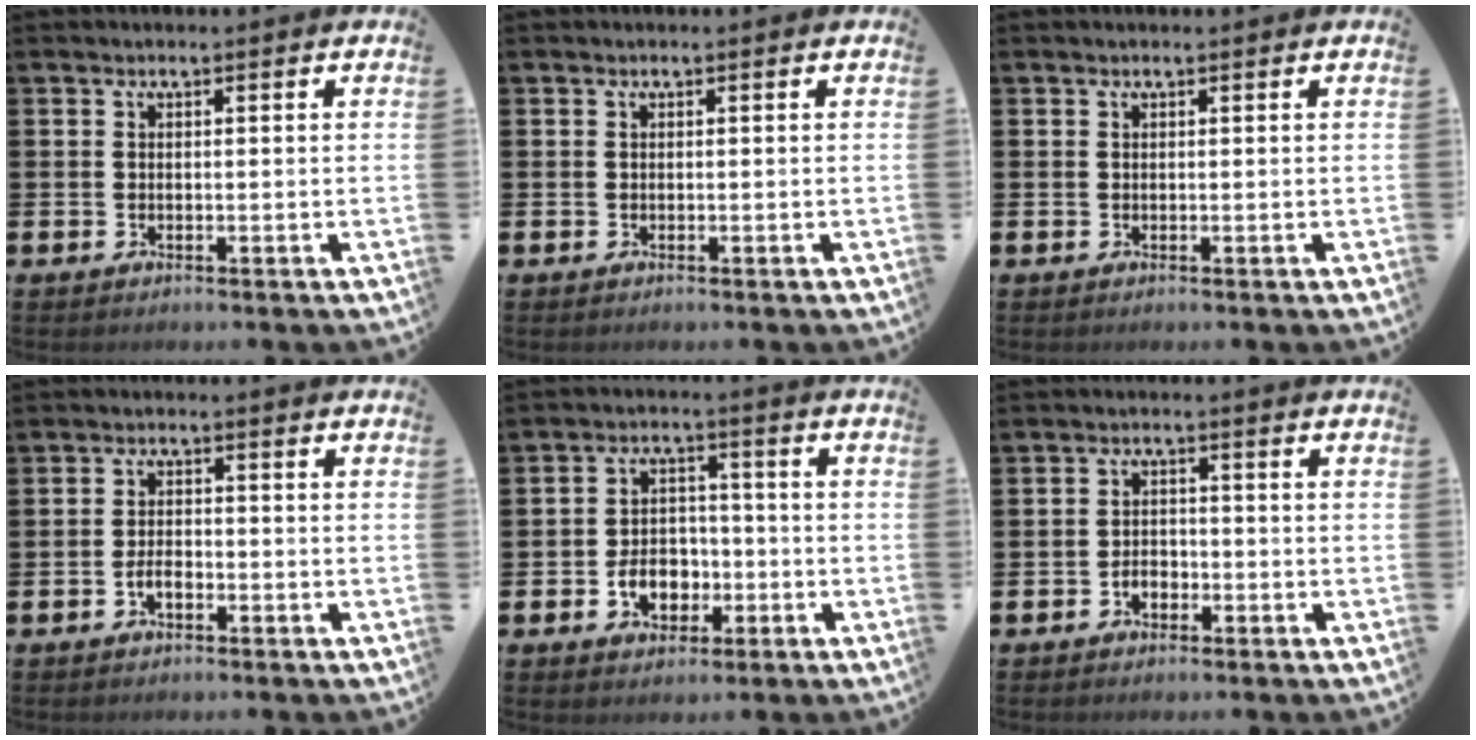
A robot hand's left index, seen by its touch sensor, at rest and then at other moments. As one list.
[{"total": 0.0}, {"total": 0.0}, {"total": 2.1, "force": [-0.9, 1.1, 1.5], "torque": [-0.028, 0.003, -0.019]}, {"total": 5.2, "force": [-2.0, 3.9, 2.8], "torque": [-0.038, 0.004, -0.044]}, {"total": 2.1, "force": [-1.2, 1.5, 0.9], "torque": [-0.019, 0.002, -0.026]}]